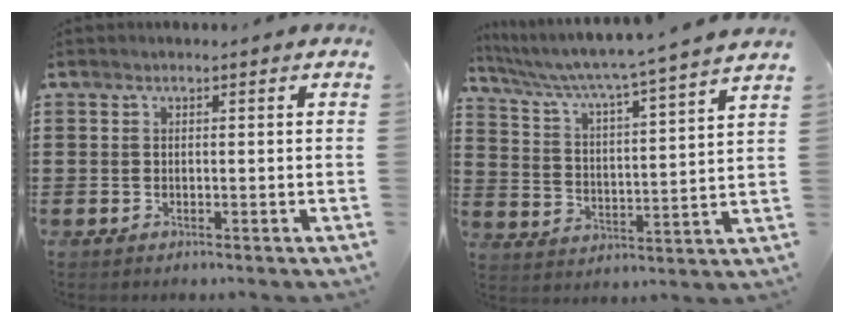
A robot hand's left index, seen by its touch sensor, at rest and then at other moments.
{"total": 4.6, "force": [4.0, -1.0, 2.1], "torque": [-0.063, -0.042, 0.055]}